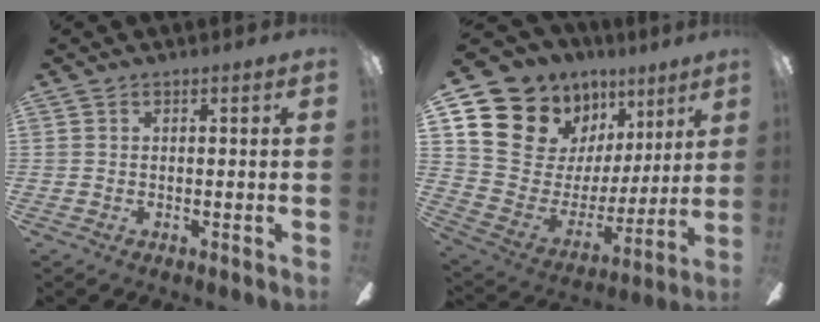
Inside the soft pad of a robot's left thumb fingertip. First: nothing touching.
{"total": 12.9, "force": [8.8, 8.7, 3.4], "torque": [-0.088, -0.070, 0.175]}